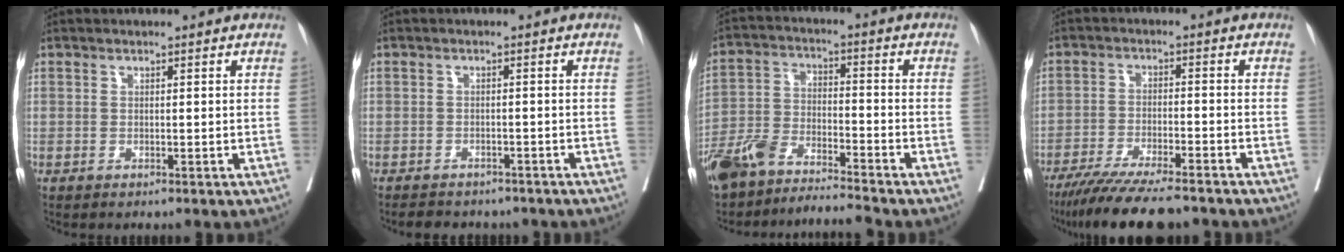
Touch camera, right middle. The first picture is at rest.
{"total": 8.0, "force": [-7.0, 3.0, 2.4], "torque": [-0.036, 0.004, -0.081]}
{"total": 9.1, "force": [-8.5, 0.5, 3.2], "torque": [-0.073, 0.007, -0.162]}
{"total": 13.1, "force": [-11.1, 1.2, 6.9], "torque": [-0.105, -0.029, -0.175]}